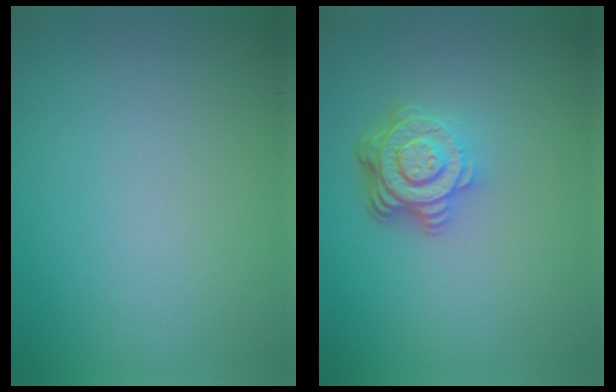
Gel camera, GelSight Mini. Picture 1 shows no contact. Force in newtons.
{"total": 5.0, "press": 3.6, "slide": 3.6}